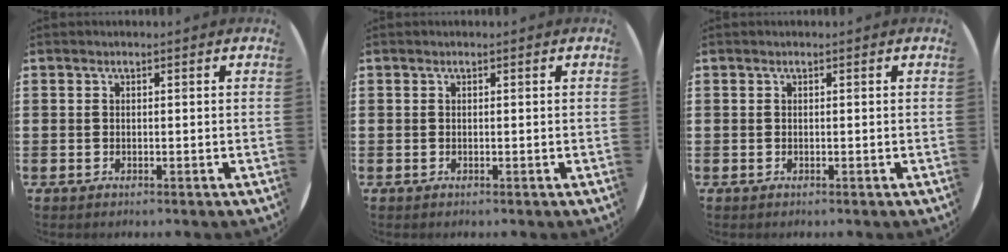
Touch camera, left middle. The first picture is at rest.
{"total": 0.0}
{"total": 0.0}